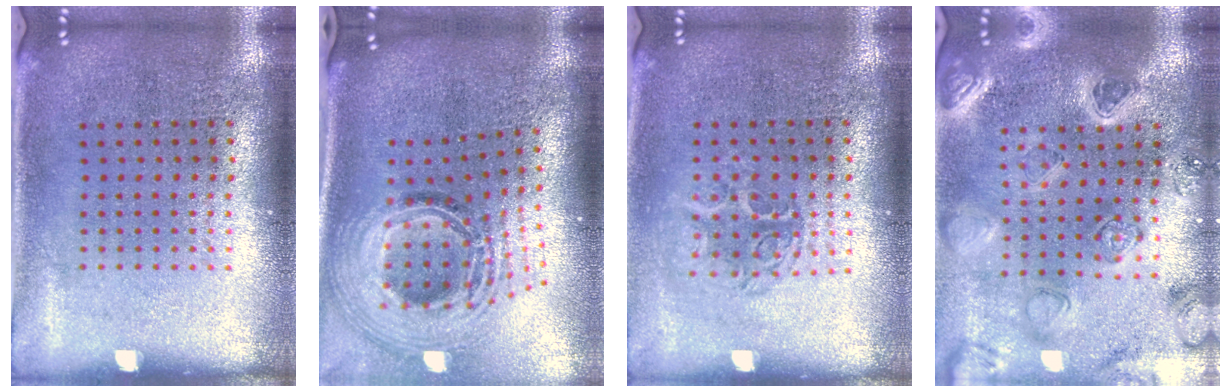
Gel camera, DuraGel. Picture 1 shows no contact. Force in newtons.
{"total": 2.4, "press": 1.8, "slide": 1.6}
{"total": 1.3, "press": 1.0, "slide": 0.7}
{"total": 2.2, "press": 2.2, "slide": 0.3}